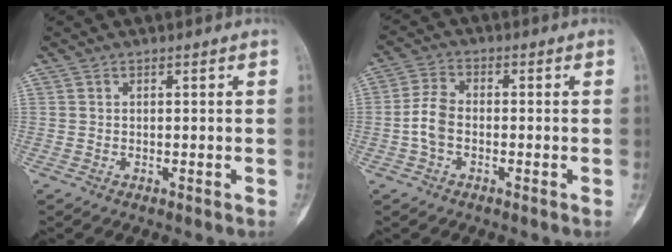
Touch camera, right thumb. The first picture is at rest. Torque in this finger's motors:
{"motor_torque": [0.35, 0.27, 0.30, -0.17, 0.22]}